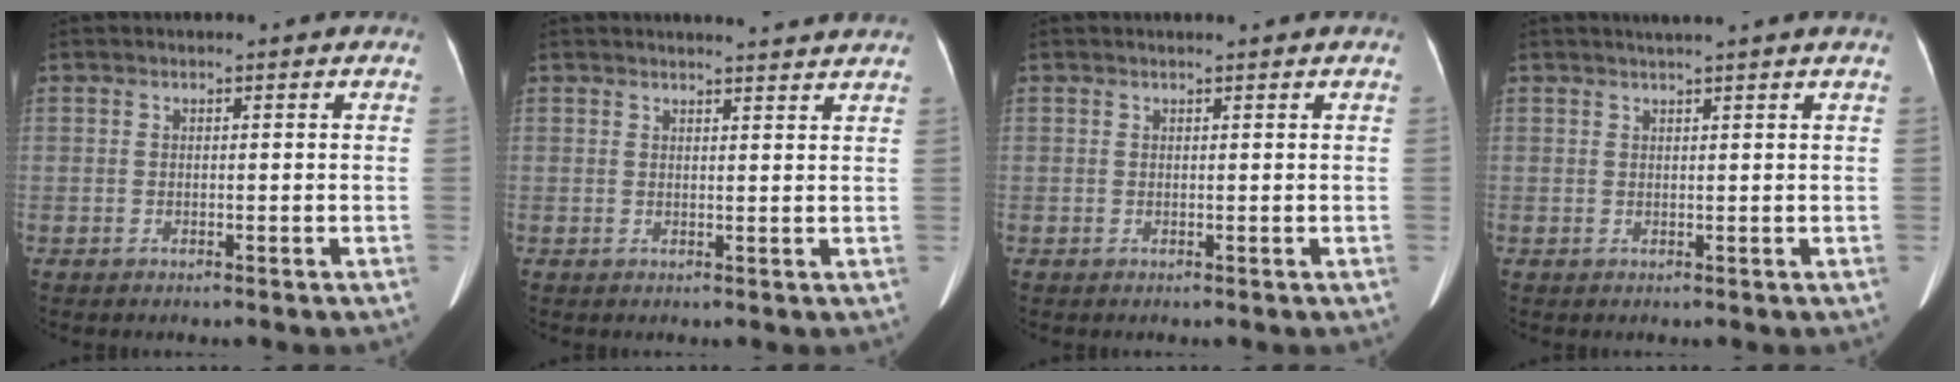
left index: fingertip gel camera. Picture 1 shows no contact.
{"total": 6.2, "force": [5.9, -0.3, 1.6], "torque": [-0.019, 0.003, 0.054]}
{"total": 0.8, "force": [0.8, -0.1, 0.2], "torque": [-0.010, 0.007, 0.013]}
{"total": 3.0, "force": [2.6, -0.8, 1.4], "torque": [-0.015, 0.013, 0.038]}